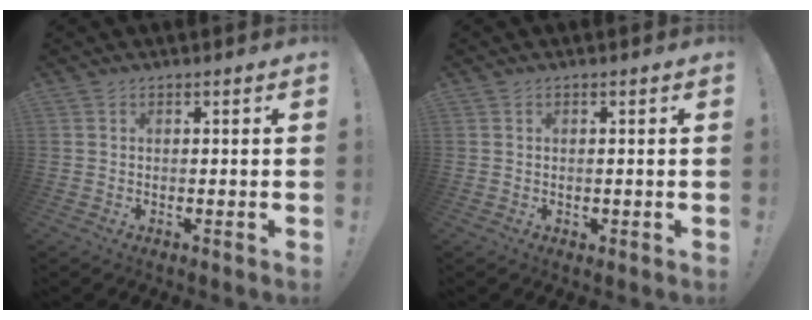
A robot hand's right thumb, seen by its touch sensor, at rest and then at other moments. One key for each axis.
{"total": 0.7, "fx": 0.1, "fy": 0.7, "fz": 0.1, "tx": 0.003, "ty": 0.001, "tz": 0.001}